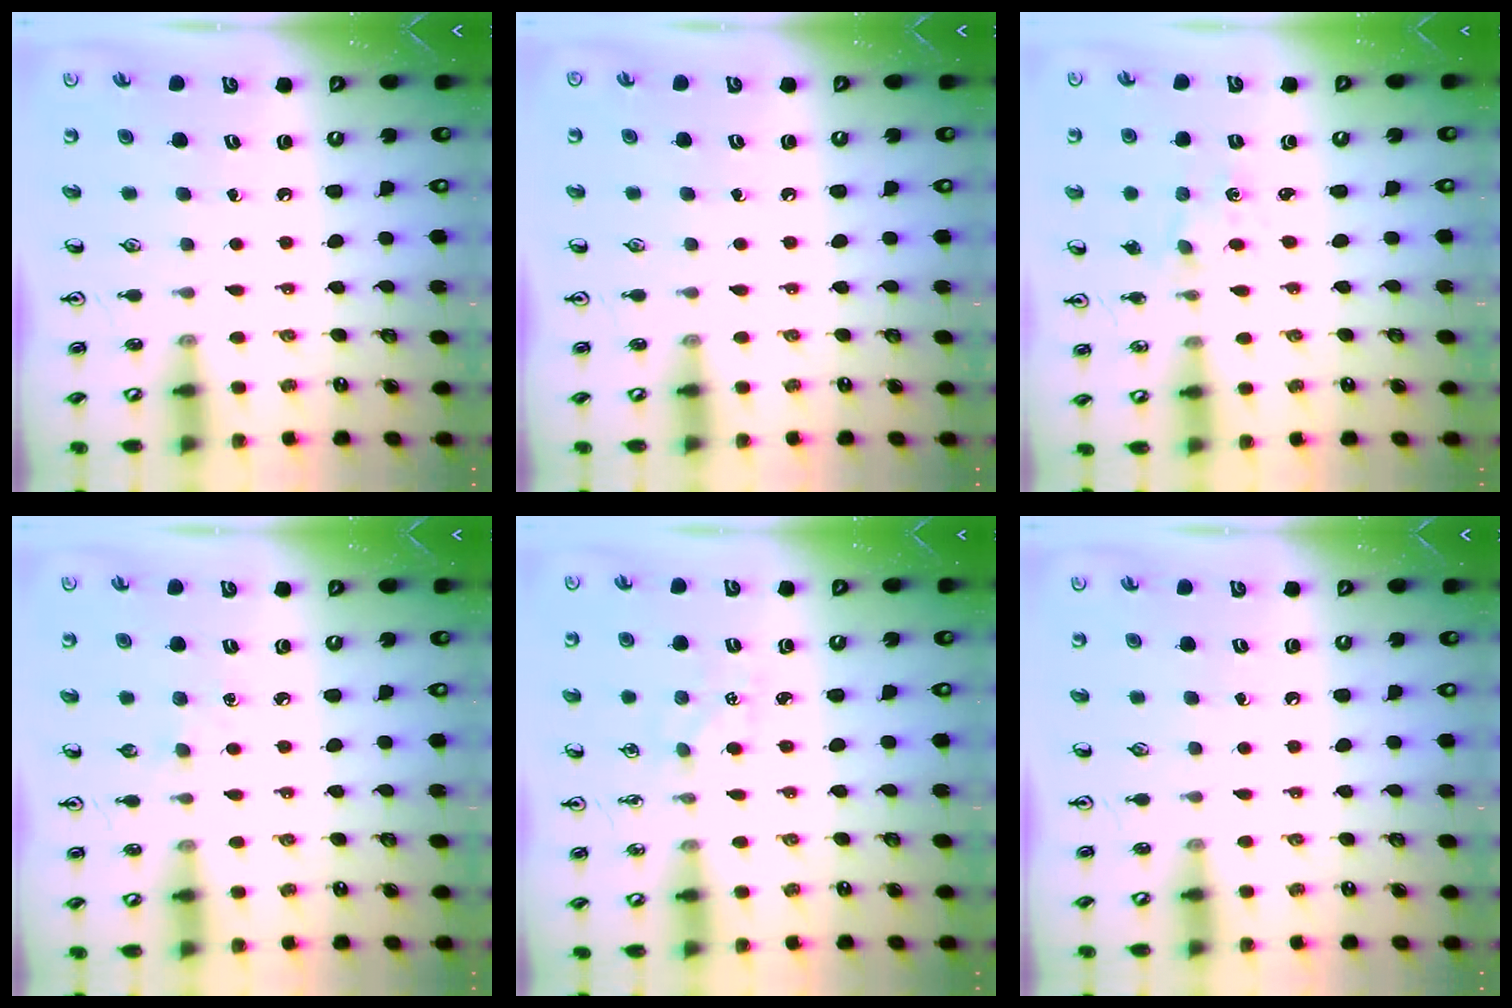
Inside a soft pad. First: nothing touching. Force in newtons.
{"total": 0.0}
{"total": 0.0}
{"total": 2.9, "press": 2.9, "slide": 0.4}
{"total": 2.4, "press": 2.3, "slide": 0.3}
{"total": 0.0}